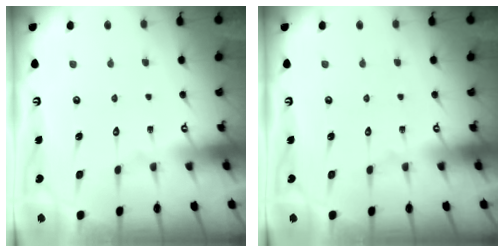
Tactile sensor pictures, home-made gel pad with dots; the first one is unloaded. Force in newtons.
{"total": 0.0}